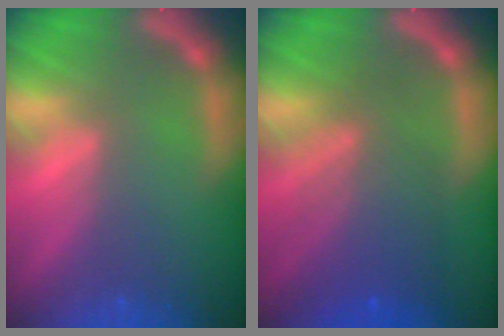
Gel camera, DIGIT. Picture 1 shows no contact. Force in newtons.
{"total": 6.6}